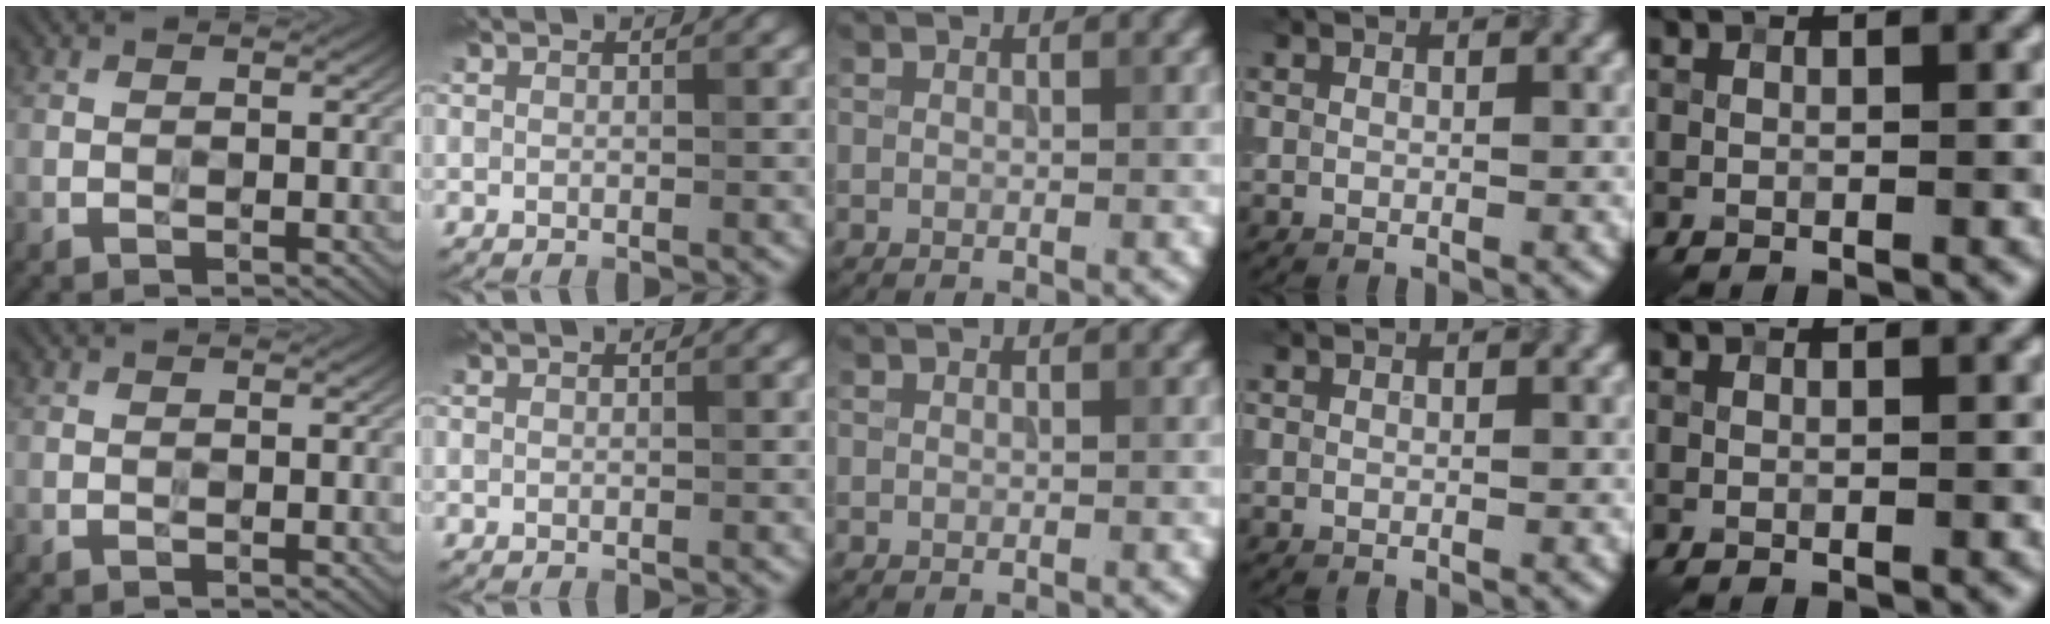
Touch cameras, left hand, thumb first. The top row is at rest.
{}